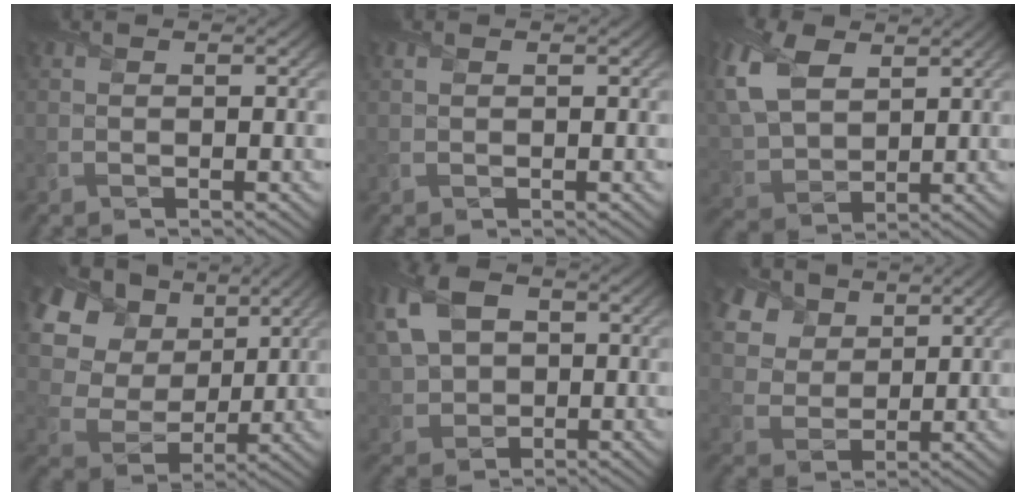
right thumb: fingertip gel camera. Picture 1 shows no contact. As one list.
[{"total": 1.1, "force": [0.7, 0.5, 0.7], "torque": [-0.022, 0.004, 0.016]}, {"total": 11.7, "force": [5.0, 7.2, 7.7], "torque": [-0.223, 0.014, 0.102]}, {"total": 17.6, "force": [7.6, 12.9, 9.3], "torque": [-0.273, 0.047, 0.164]}, {"total": 9.9, "force": [2.3, 6.9, 6.7], "torque": [-0.180, 0.017, 0.035]}, {"total": 9.5, "force": [5.9, 6.2, 4.2], "torque": [-0.160, -0.001, 0.119]}]